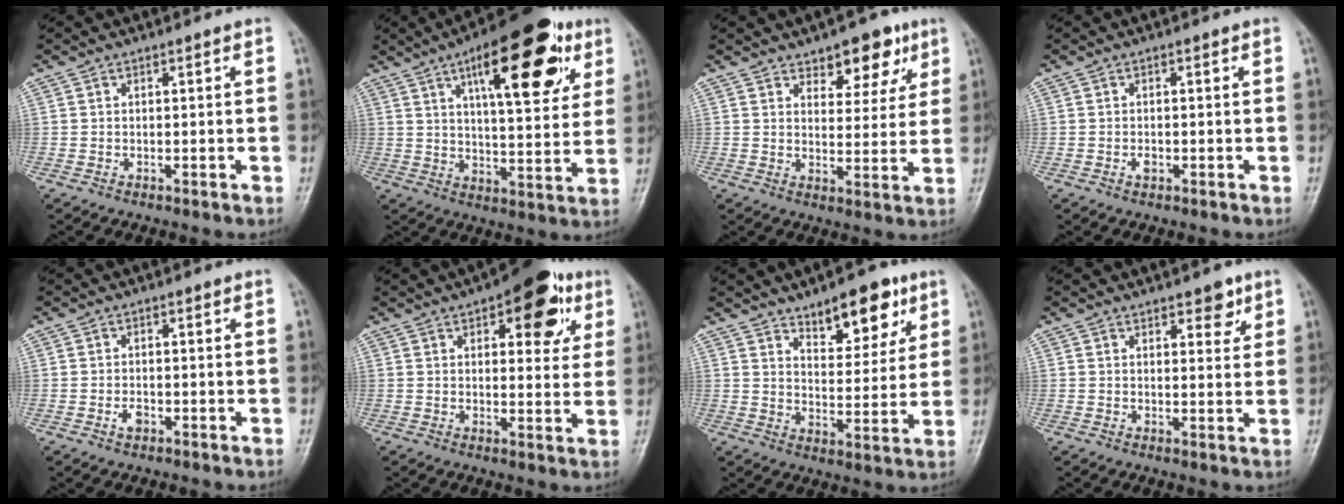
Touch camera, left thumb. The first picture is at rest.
{"total": 21.8, "force": [10.0, 8.0, 17.7], "torque": [-0.220, -0.021, 0.144]}
{"total": 9.0, "force": [5.5, 4.8, 5.2], "torque": [-0.030, -0.027, 0.077]}
{"total": 1.2, "force": [-0.4, 0.8, 0.8], "torque": [-0.010, 0.000, -0.008]}
{"total": 1.8, "force": [-0.8, 1.1, 1.2], "torque": [-0.018, 0.003, -0.016]}
{"total": 13.3, "force": [6.1, 6.1, 10.1], "torque": [-0.084, -0.012, 0.072]}
{"total": 11.7, "force": [7.2, 5.3, 7.5], "torque": [-0.073, -0.043, 0.111]}
{"total": 3.9, "force": [2.5, 1.9, 2.3], "torque": [-0.010, -0.013, 0.032]}